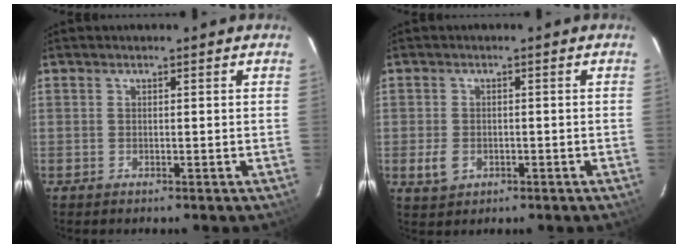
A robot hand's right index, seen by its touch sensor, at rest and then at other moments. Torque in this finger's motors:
{"motor_torque": [0.00, -0.07, -0.46, -0.17]}